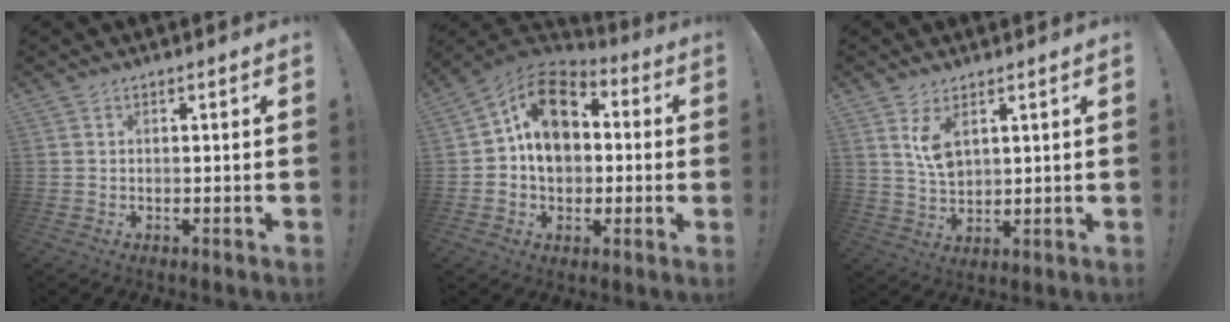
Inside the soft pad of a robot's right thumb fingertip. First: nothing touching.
{"total": 15.8, "force": [2.5, 11.9, 10.1], "torque": [-0.160, 0.010, 0.050]}
{"total": 6.9, "force": [3.8, 3.4, 4.6], "torque": [-0.082, -0.021, 0.070]}